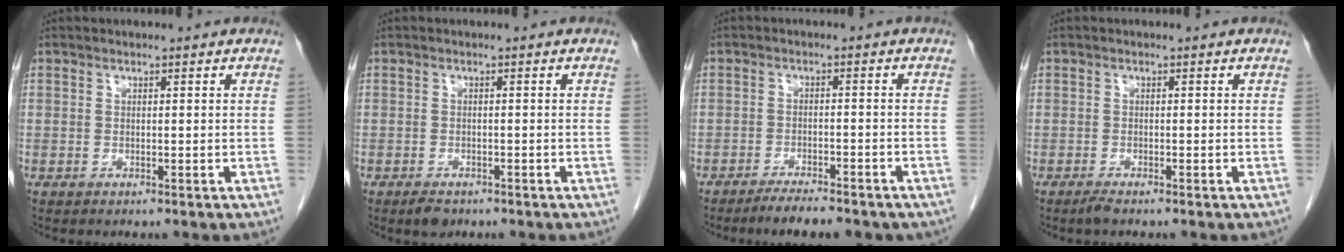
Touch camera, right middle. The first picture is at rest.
{"total": 2.2, "force": [-1.6, 1.1, 1.1], "torque": [-0.022, -0.002, -0.020]}
{"total": 6.9, "force": [-5.7, 1.5, 3.5], "torque": [-0.048, -0.007, -0.082]}
{"total": 1.2, "force": [-1.0, 0.1, 0.7], "torque": [-0.021, -0.005, -0.020]}